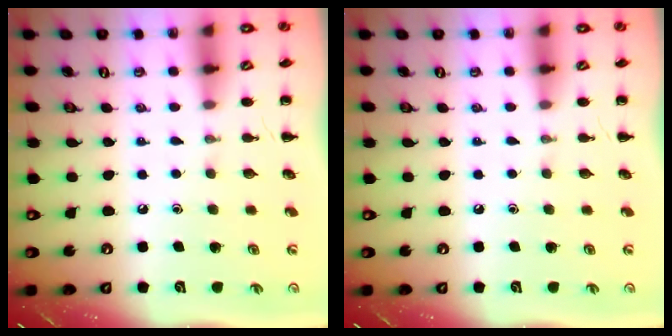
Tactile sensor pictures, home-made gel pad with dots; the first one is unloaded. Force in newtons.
{"total": 0.0}